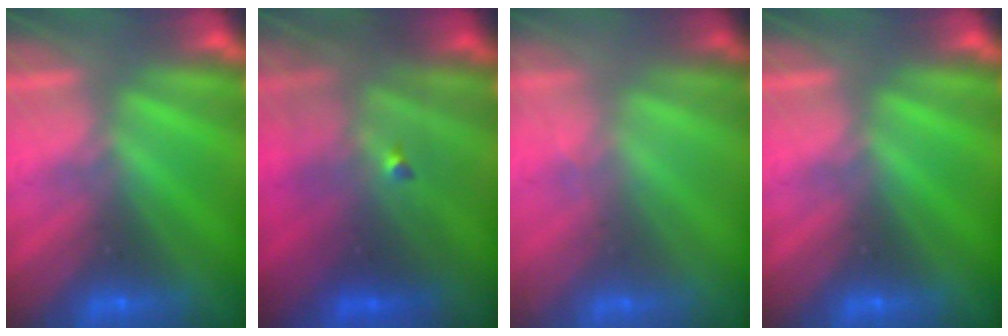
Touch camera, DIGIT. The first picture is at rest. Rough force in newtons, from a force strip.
{"total": 4.5}
{"total": 1.5}
{"total": 0.0}